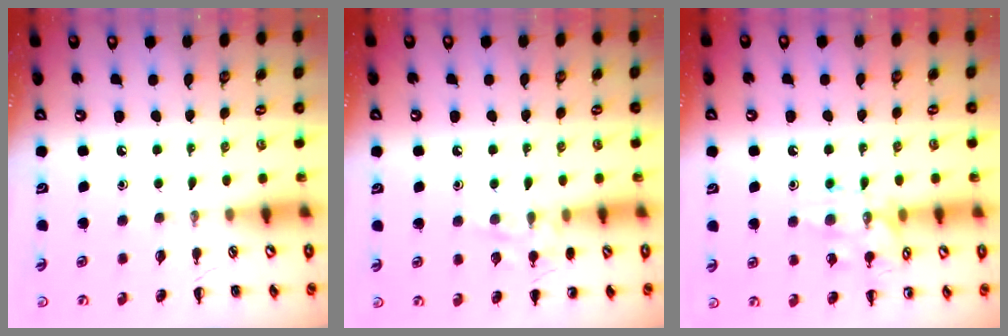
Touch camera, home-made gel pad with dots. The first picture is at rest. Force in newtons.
{"total": 8.5, "press": 8.4, "slide": 1.4}
{"total": 12.8, "press": 12.8, "slide": 0.8}